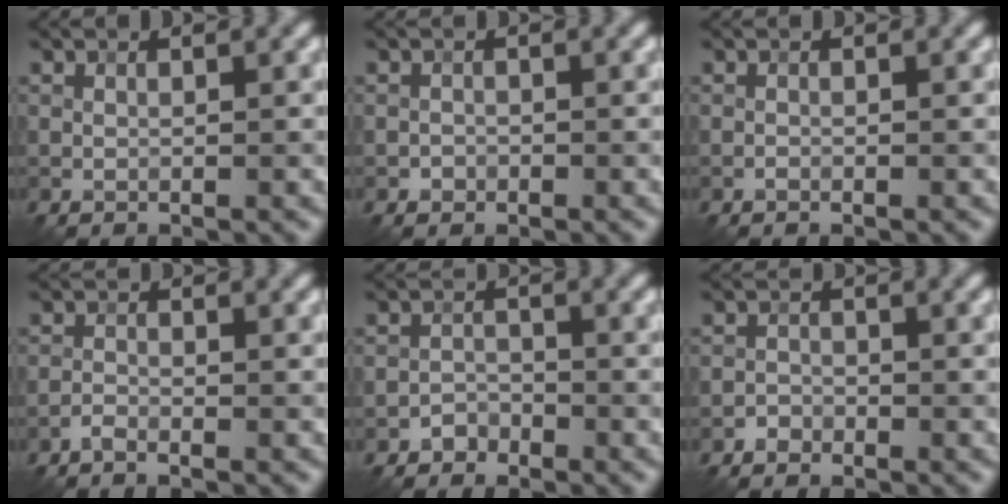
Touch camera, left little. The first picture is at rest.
{"total": 0.8, "force": [-0.4, 0.6, 0.0], "torque": [0.006, -0.001, -0.008]}
{"total": 0.0}
{"total": 0.9, "force": [-0.8, 0.1, 0.4], "torque": [-0.008, 0.002, -0.020]}
{"total": 1.5, "force": [-1.2, 0.9, 0.1], "torque": [0.006, 0.009, -0.021]}
{"total": 1.1, "force": [-0.8, 0.7, 0.1], "torque": [0.003, 0.004, -0.014]}